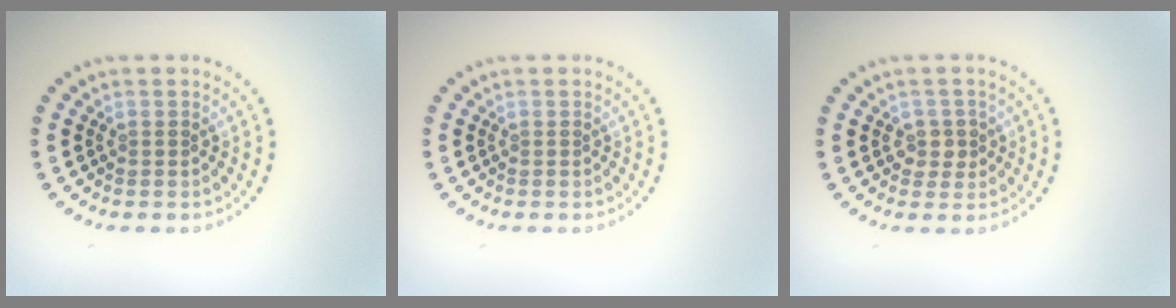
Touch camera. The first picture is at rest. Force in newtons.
{"total": 0.0}
{"total": 1.6, "press": 1.5, "slide": 0.7}